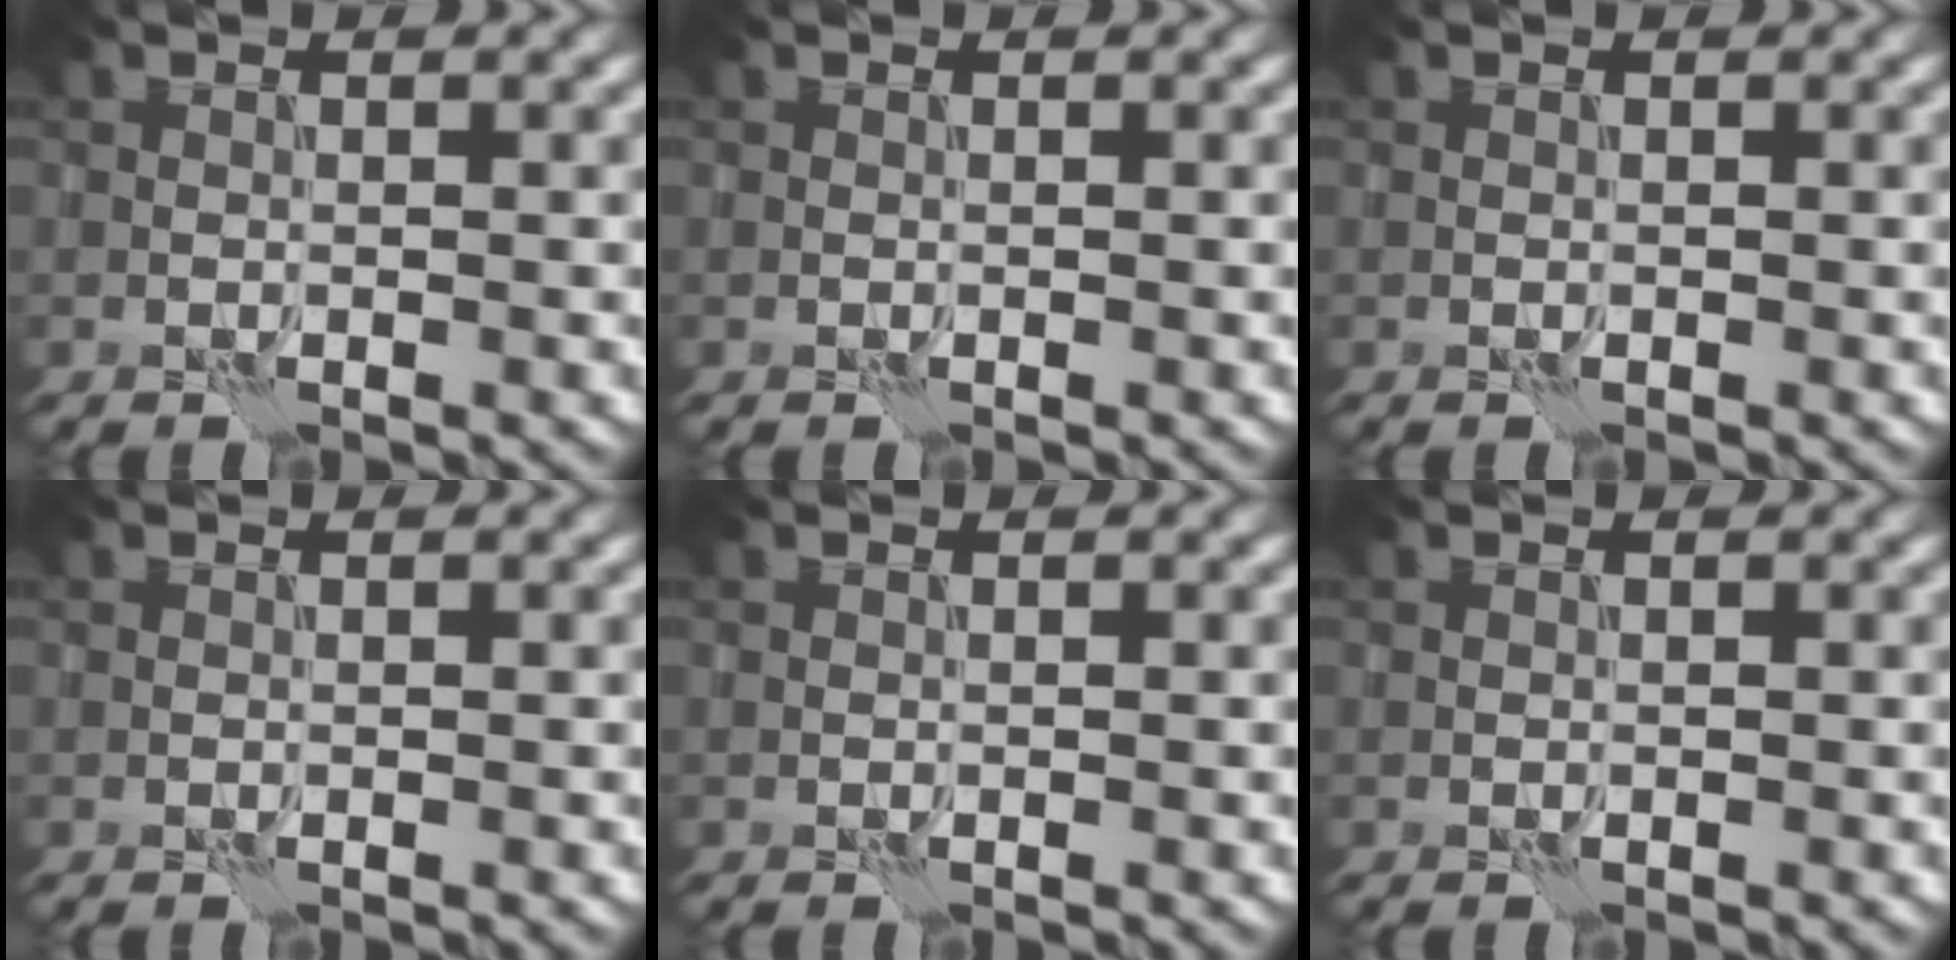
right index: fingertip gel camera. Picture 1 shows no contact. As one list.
[{"total": 0.0}, {"total": 0.0}, {"total": 0.0}, {"total": 0.0}, {"total": 0.0}]